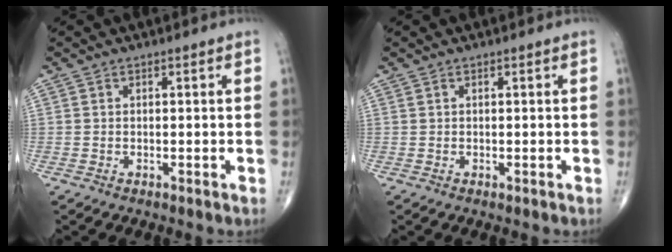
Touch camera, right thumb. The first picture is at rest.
{"total": 0.0}